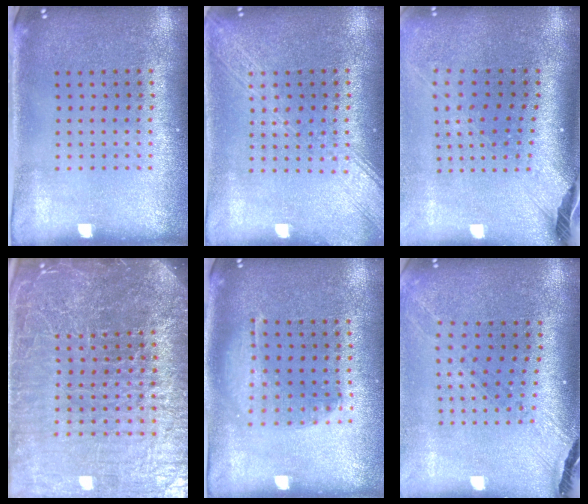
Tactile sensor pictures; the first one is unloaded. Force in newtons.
{"total": 3.6, "press": 3.6, "slide": 0.5}
{"total": 2.7, "press": 2.0, "slide": 1.8}
{"total": 6.9, "press": 6.0, "slide": 3.4}
{"total": 1.4, "press": 1.4, "slide": 0.4}
{"total": 1.5, "press": 1.5, "slide": 0.4}